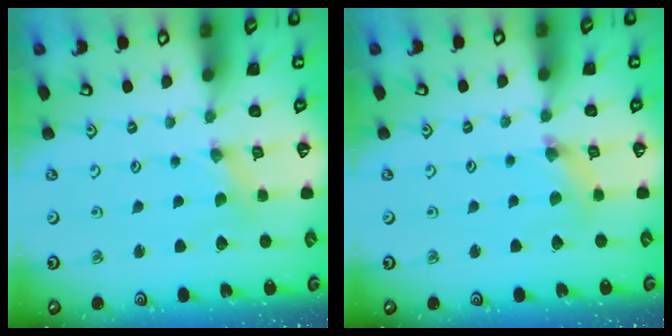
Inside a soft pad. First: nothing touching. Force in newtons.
{"total": 3.2, "press": 3.2, "slide": 0.4}